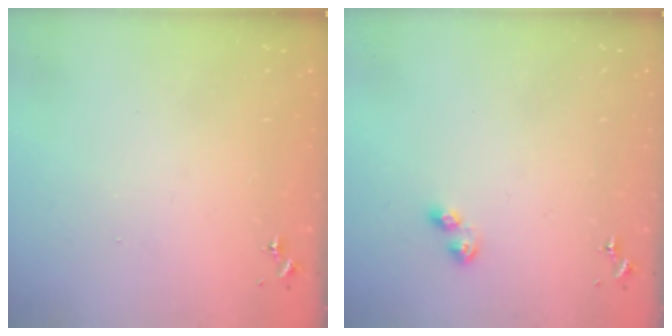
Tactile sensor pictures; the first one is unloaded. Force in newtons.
{"total": 4.6, "press": 4.6, "slide": 0.5}